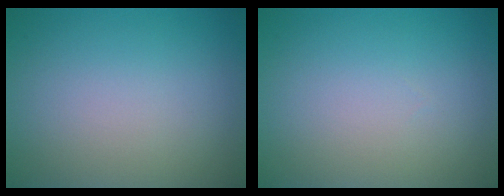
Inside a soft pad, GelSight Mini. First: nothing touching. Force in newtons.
{"total": 0.0}